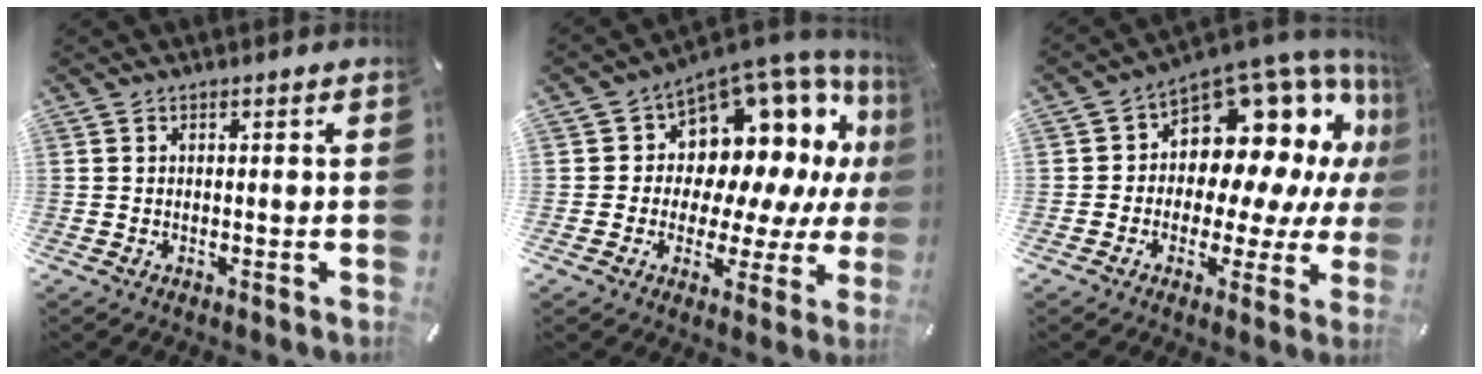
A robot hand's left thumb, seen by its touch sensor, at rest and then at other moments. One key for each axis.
{"total": 11.6, "fx": 6.7, "fy": 8.2, "fz": 4.6, "tx": -0.060, "ty": -0.097, "tz": 0.116}
{"total": 14.7, "fx": 7.0, "fy": 9.4, "fz": 8.9, "tx": -0.122, "ty": -0.077, "tz": 0.117}